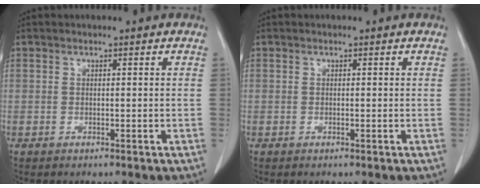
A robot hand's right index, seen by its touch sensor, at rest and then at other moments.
{"total": 0.0}